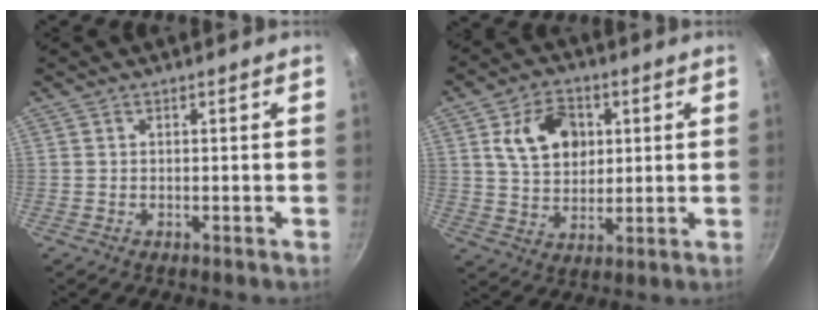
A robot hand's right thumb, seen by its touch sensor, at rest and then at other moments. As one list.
[{"total": 11.3, "force": [3.3, 8.1, 7.1], "torque": [-0.092, -0.005, 0.057]}]